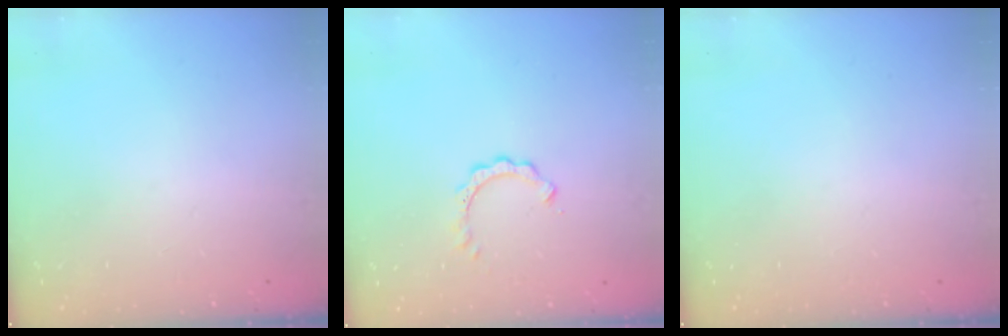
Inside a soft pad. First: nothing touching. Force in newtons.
{"total": 3.9, "press": 3.9, "slide": 0.5}
{"total": 0.0}